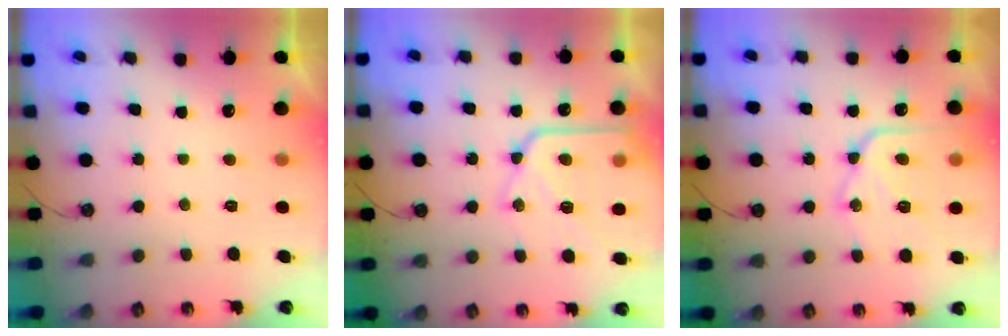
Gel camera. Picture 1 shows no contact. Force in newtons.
{"total": 16.1, "press": 16.0, "slide": 1.7}
{"total": 16.4, "press": 16.3, "slide": 1.6}